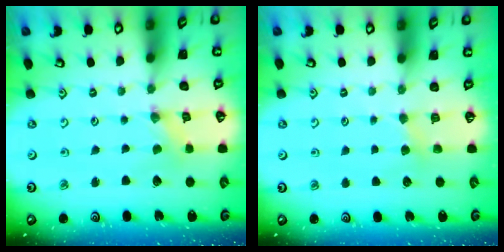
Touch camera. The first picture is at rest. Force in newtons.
{"total": 2.9, "press": 2.9, "slide": 0.4}